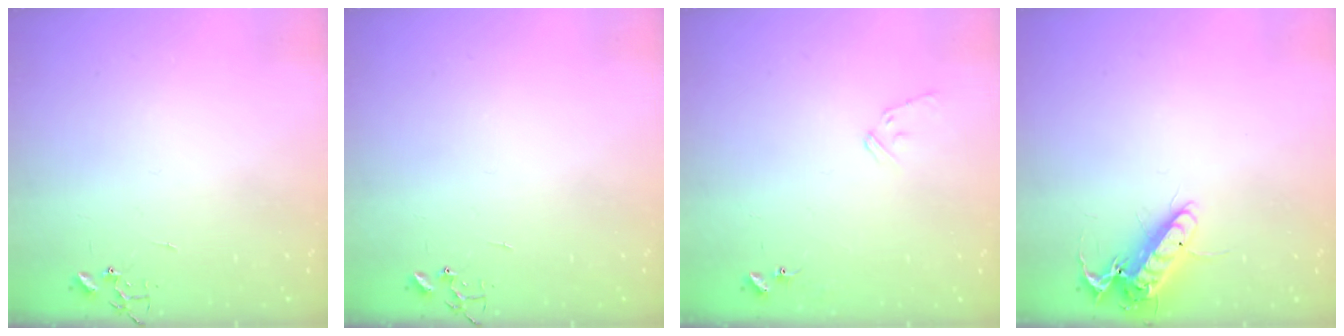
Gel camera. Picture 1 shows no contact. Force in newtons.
{"total": 0.0}
{"total": 8.2, "press": 8.2, "slide": 0.3}
{"total": 14.3, "press": 14.2, "slide": 1.9}